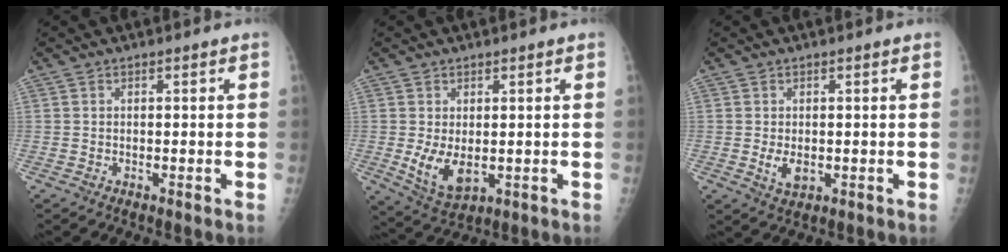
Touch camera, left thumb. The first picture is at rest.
{"total": 6.6, "force": [0.0, 3.8, 5.5], "torque": [-0.088, -0.018, 0.015]}
{"total": 3.2, "force": [-0.1, 1.9, 2.5], "torque": [-0.038, -0.007, 0.006]}